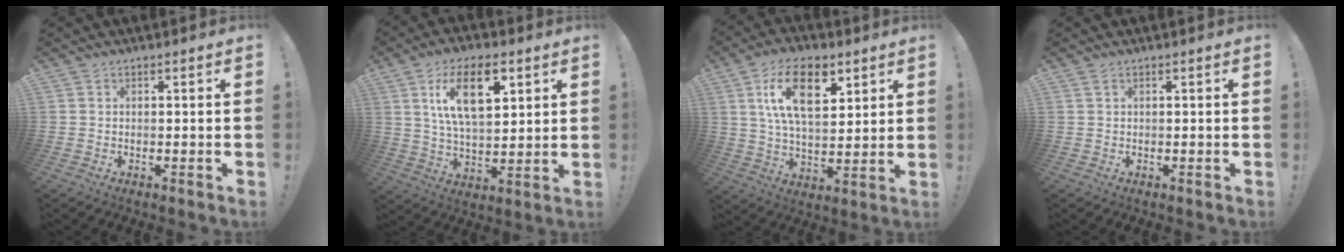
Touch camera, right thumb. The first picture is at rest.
{"total": 16.3, "force": [6.7, 7.8, 12.7], "torque": [-0.222, -0.009, 0.110]}
{"total": 17.4, "force": [7.3, 8.9, 13.0], "torque": [-0.213, -0.012, 0.125]}
{"total": 0.9, "force": [0.5, 0.2, 0.7], "torque": [-0.012, 0.000, 0.008]}